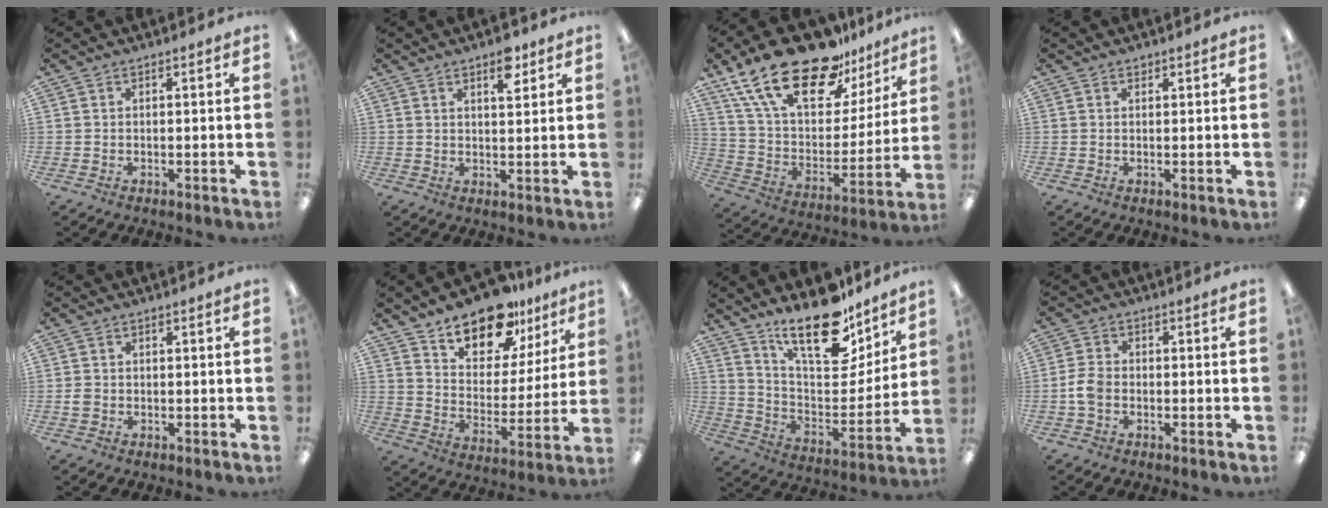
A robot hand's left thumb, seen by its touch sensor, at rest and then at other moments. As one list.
[{"total": 5.9, "force": [3.9, 2.4, 3.6], "torque": [-0.033, -0.022, 0.061]}, {"total": 24.9, "force": [17.9, 10.8, 13.6], "torque": [-0.252, -0.115, 0.315]}, {"total": 0.8, "force": [0.7, 0.4, 0.2], "torque": [-0.003, 0.001, 0.012]}, {"total": 1.6, "force": [-0.1, 1.4, 0.8], "torque": [-0.006, 0.002, -0.004]}, {"total": 15.5, "force": [12.3, 7.5, 5.9], "torque": [-0.096, -0.087, 0.221]}, {"total": 20.9, "force": [15.9, 8.0, 10.9], "torque": [-0.176, -0.108, 0.275]}, {"total": 4.6, "force": [-1.1, 3.2, 3.1], "torque": [-0.065, 0.006, -0.022]}]